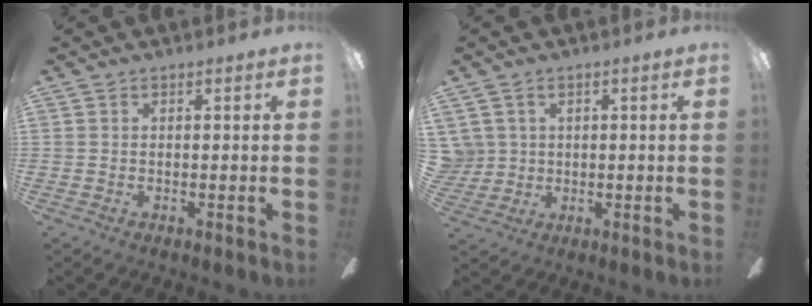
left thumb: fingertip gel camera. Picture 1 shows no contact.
{"total": 4.2, "force": [1.5, 4.0, 0.2], "torque": [-0.028, 0.008, 0.028]}